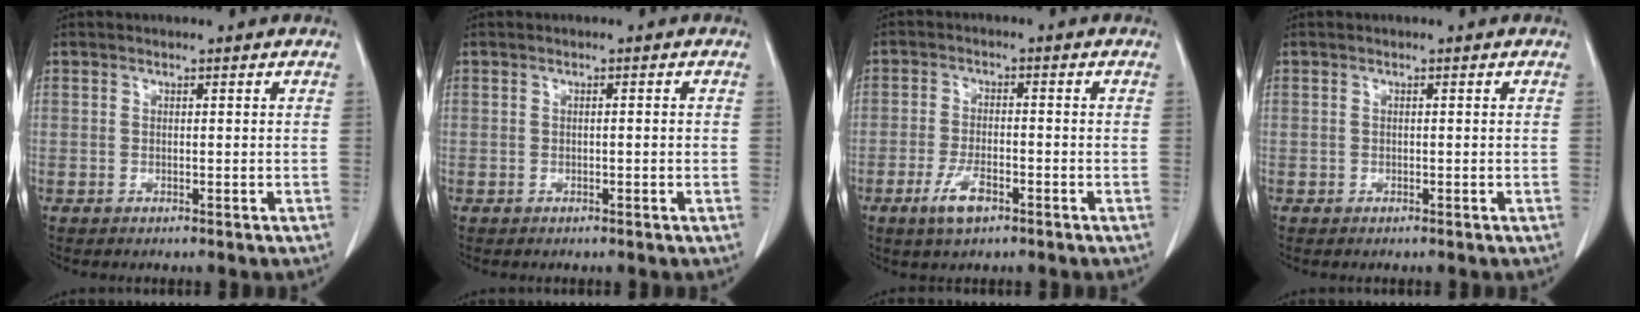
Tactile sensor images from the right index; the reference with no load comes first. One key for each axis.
{"total": 0.9, "fx": -0.1, "fy": 0.1, "fz": 0.9, "tx": -0.014, "ty": 0.001, "tz": 0.001}
{"total": 4.9, "fx": -2.8, "fy": 1.5, "fz": 3.7, "tx": -0.078, "ty": -0.004, "tz": -0.049}
{"total": 0.0}